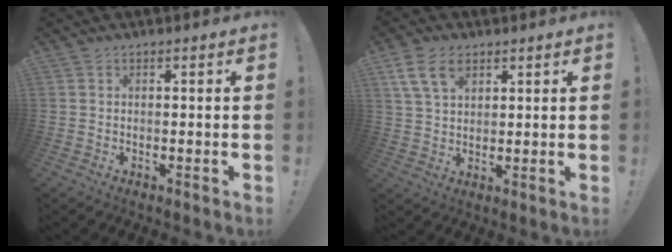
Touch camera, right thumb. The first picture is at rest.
{"total": 9.3, "force": [4.8, 5.7, 5.6], "torque": [-0.095, -0.004, 0.094]}